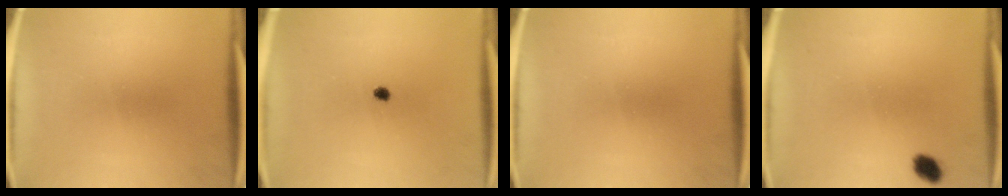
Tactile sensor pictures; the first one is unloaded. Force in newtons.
{"total": 1.2}
{"total": 0.0}
{"total": 2.8}